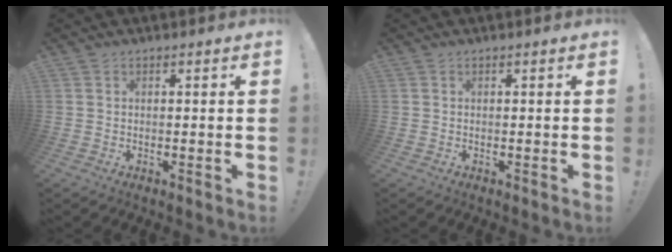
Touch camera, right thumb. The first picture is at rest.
{"total": 0.0}